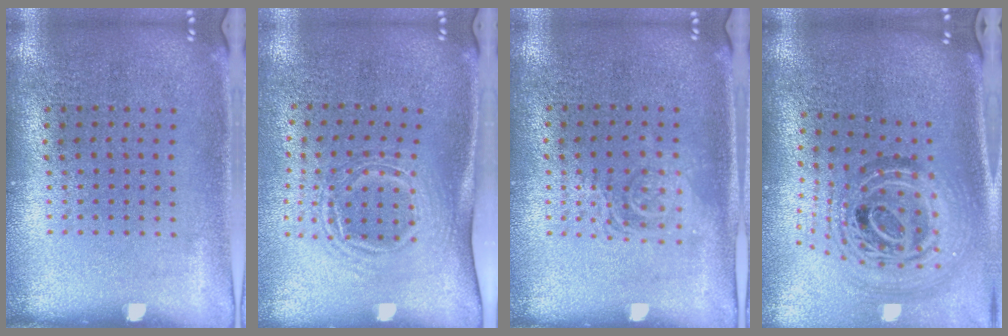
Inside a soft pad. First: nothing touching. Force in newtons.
{"total": 1.7, "press": 1.2, "slide": 1.2}
{"total": 1.3, "press": 1.2, "slide": 0.5}
{"total": 2.1, "press": 1.7, "slide": 1.3}